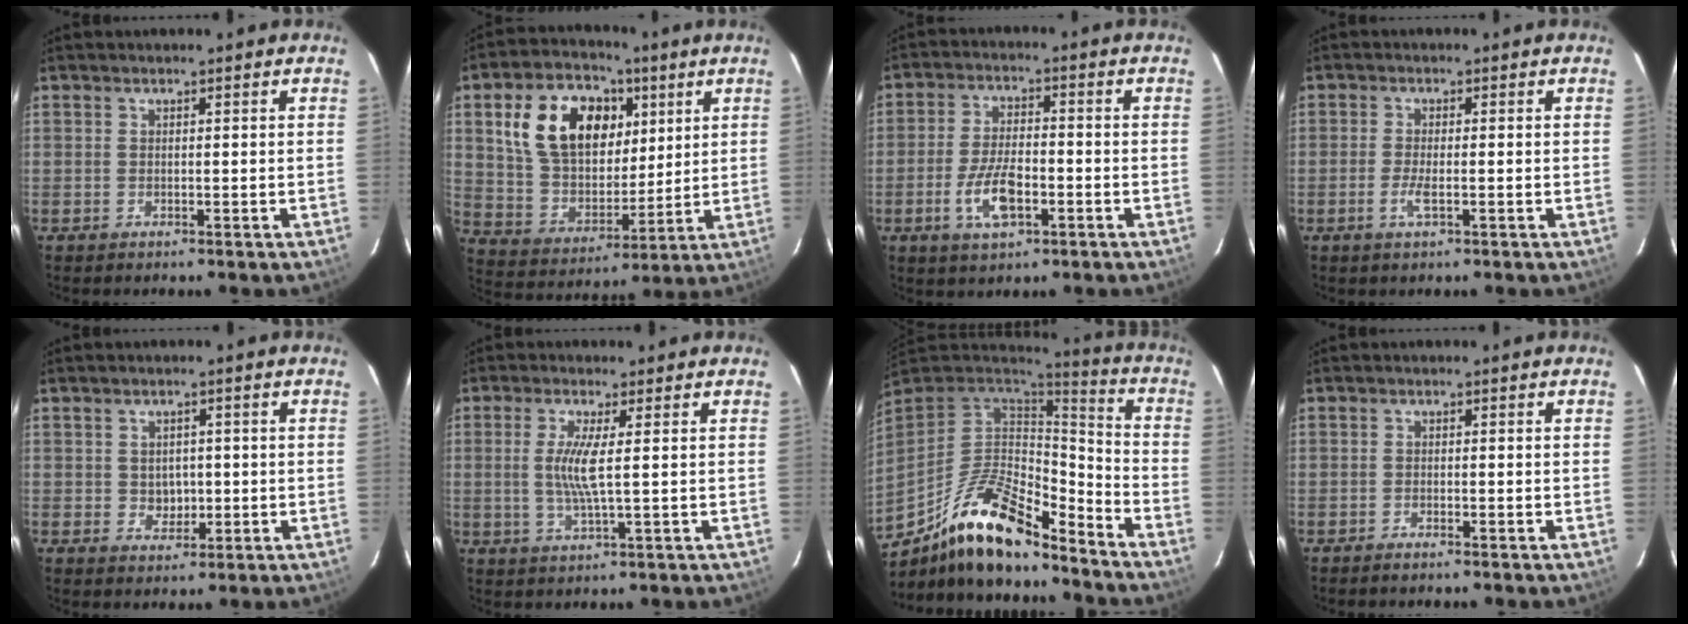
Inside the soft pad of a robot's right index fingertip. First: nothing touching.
{"total": 18.8, "force": [6.8, 12.4, 12.4], "torque": [-0.252, 0.036, 0.135]}
{"total": 8.5, "force": [-3.2, 3.6, 6.9], "torque": [-0.145, -0.003, -0.057]}
{"total": 2.9, "force": [-1.1, 0.5, 2.6], "torque": [-0.055, -0.004, -0.021]}
{"total": 3.5, "force": [-0.2, 3.2, 1.4], "torque": [-0.022, 0.004, 0.005]}
{"total": 5.4, "force": [0.5, 0.0, 5.3], "torque": [-0.111, -0.008, 0.007]}
{"total": 20.4, "force": [-14.1, 6.9, 13.0], "torque": [-0.255, -0.012, -0.248]}
{"total": 1.3, "force": [-1.2, 0.2, 0.5], "torque": [-0.017, 0.000, -0.024]}